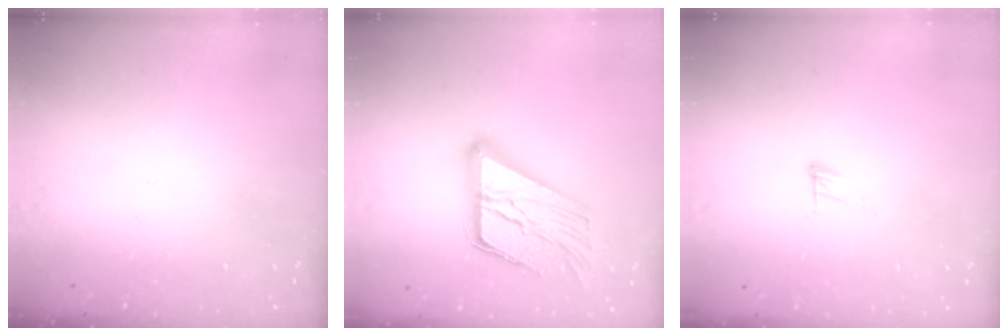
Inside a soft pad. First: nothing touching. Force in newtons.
{"total": 21.0, "press": 20.9, "slide": 2.1}
{"total": 5.2, "press": 5.1, "slide": 0.4}